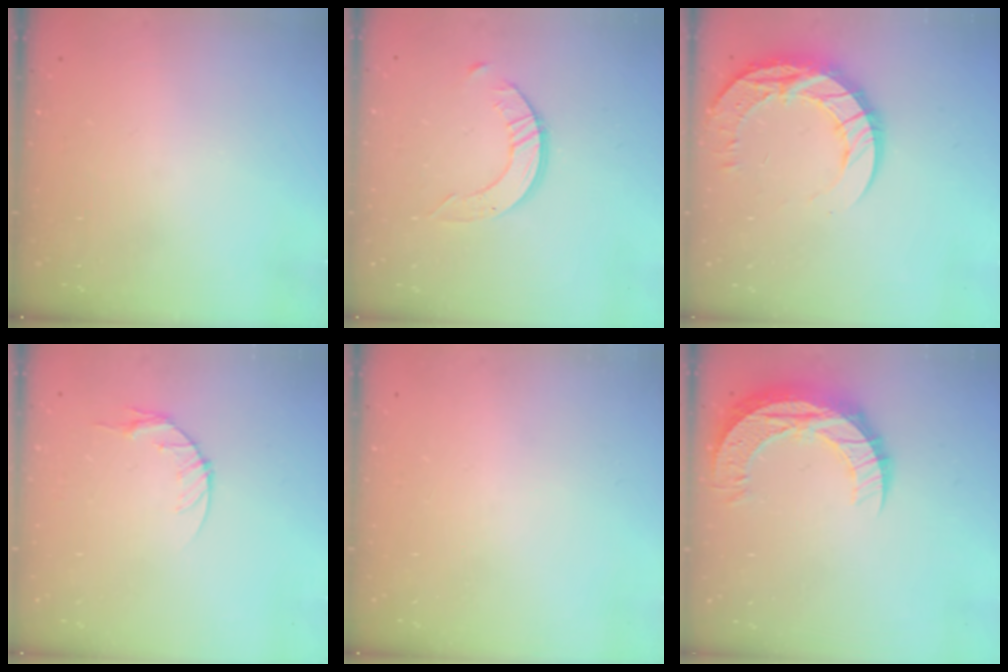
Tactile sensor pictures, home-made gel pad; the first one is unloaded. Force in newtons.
{"total": 4.2, "press": 4.2, "slide": 0.4}
{"total": 17.9, "press": 17.8, "slide": 1.4}
{"total": 4.6, "press": 4.6, "slide": 0.6}
{"total": 0.0}
{"total": 12.7, "press": 12.7, "slide": 0.9}